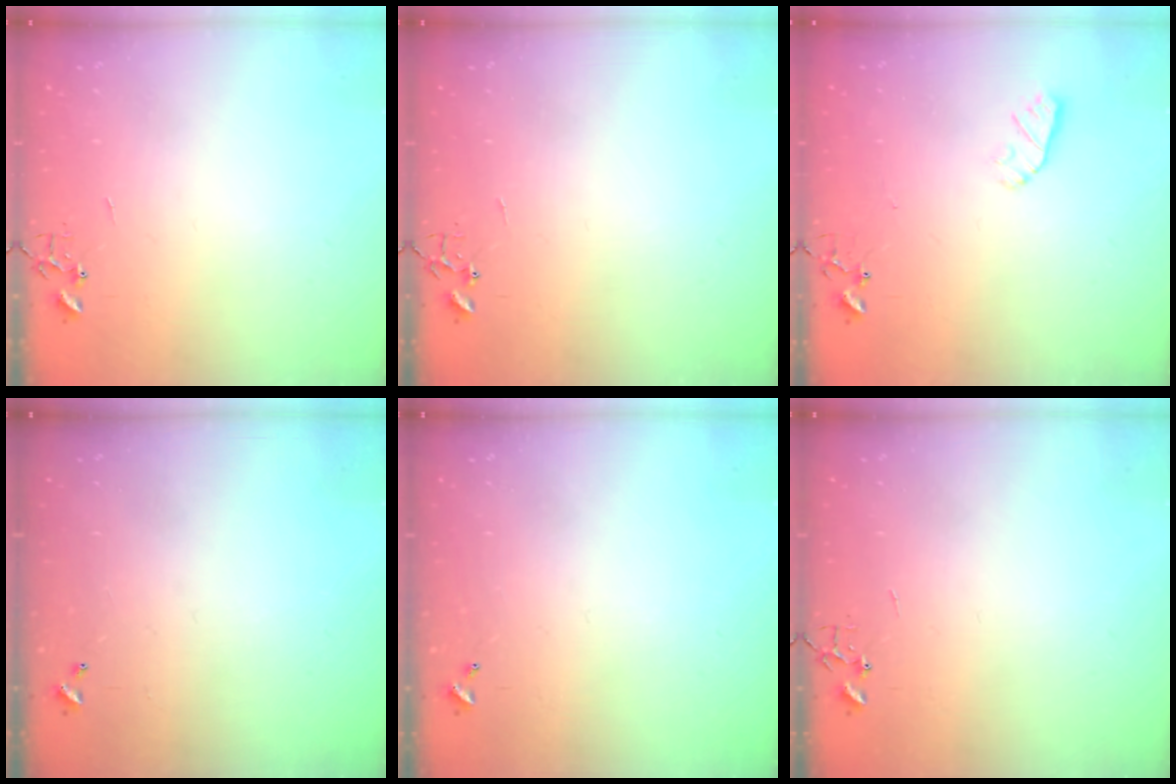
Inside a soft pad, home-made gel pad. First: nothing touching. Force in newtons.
{"total": 0.0}
{"total": 4.4, "press": 4.4, "slide": 0.6}
{"total": 0.0}
{"total": 0.0}
{"total": 0.0}